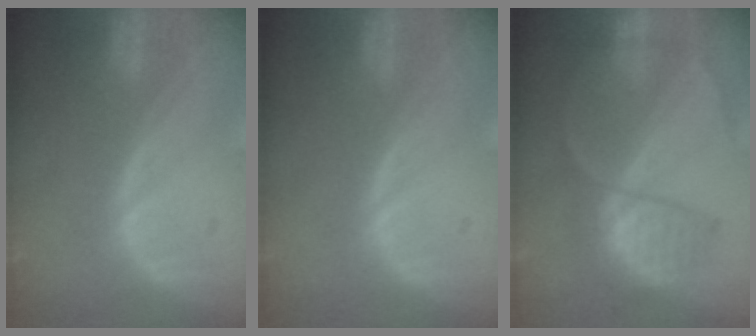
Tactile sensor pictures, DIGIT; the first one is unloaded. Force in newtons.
{"total": 0.0}
{"total": 6.6, "press": 6.5, "slide": 1.5}